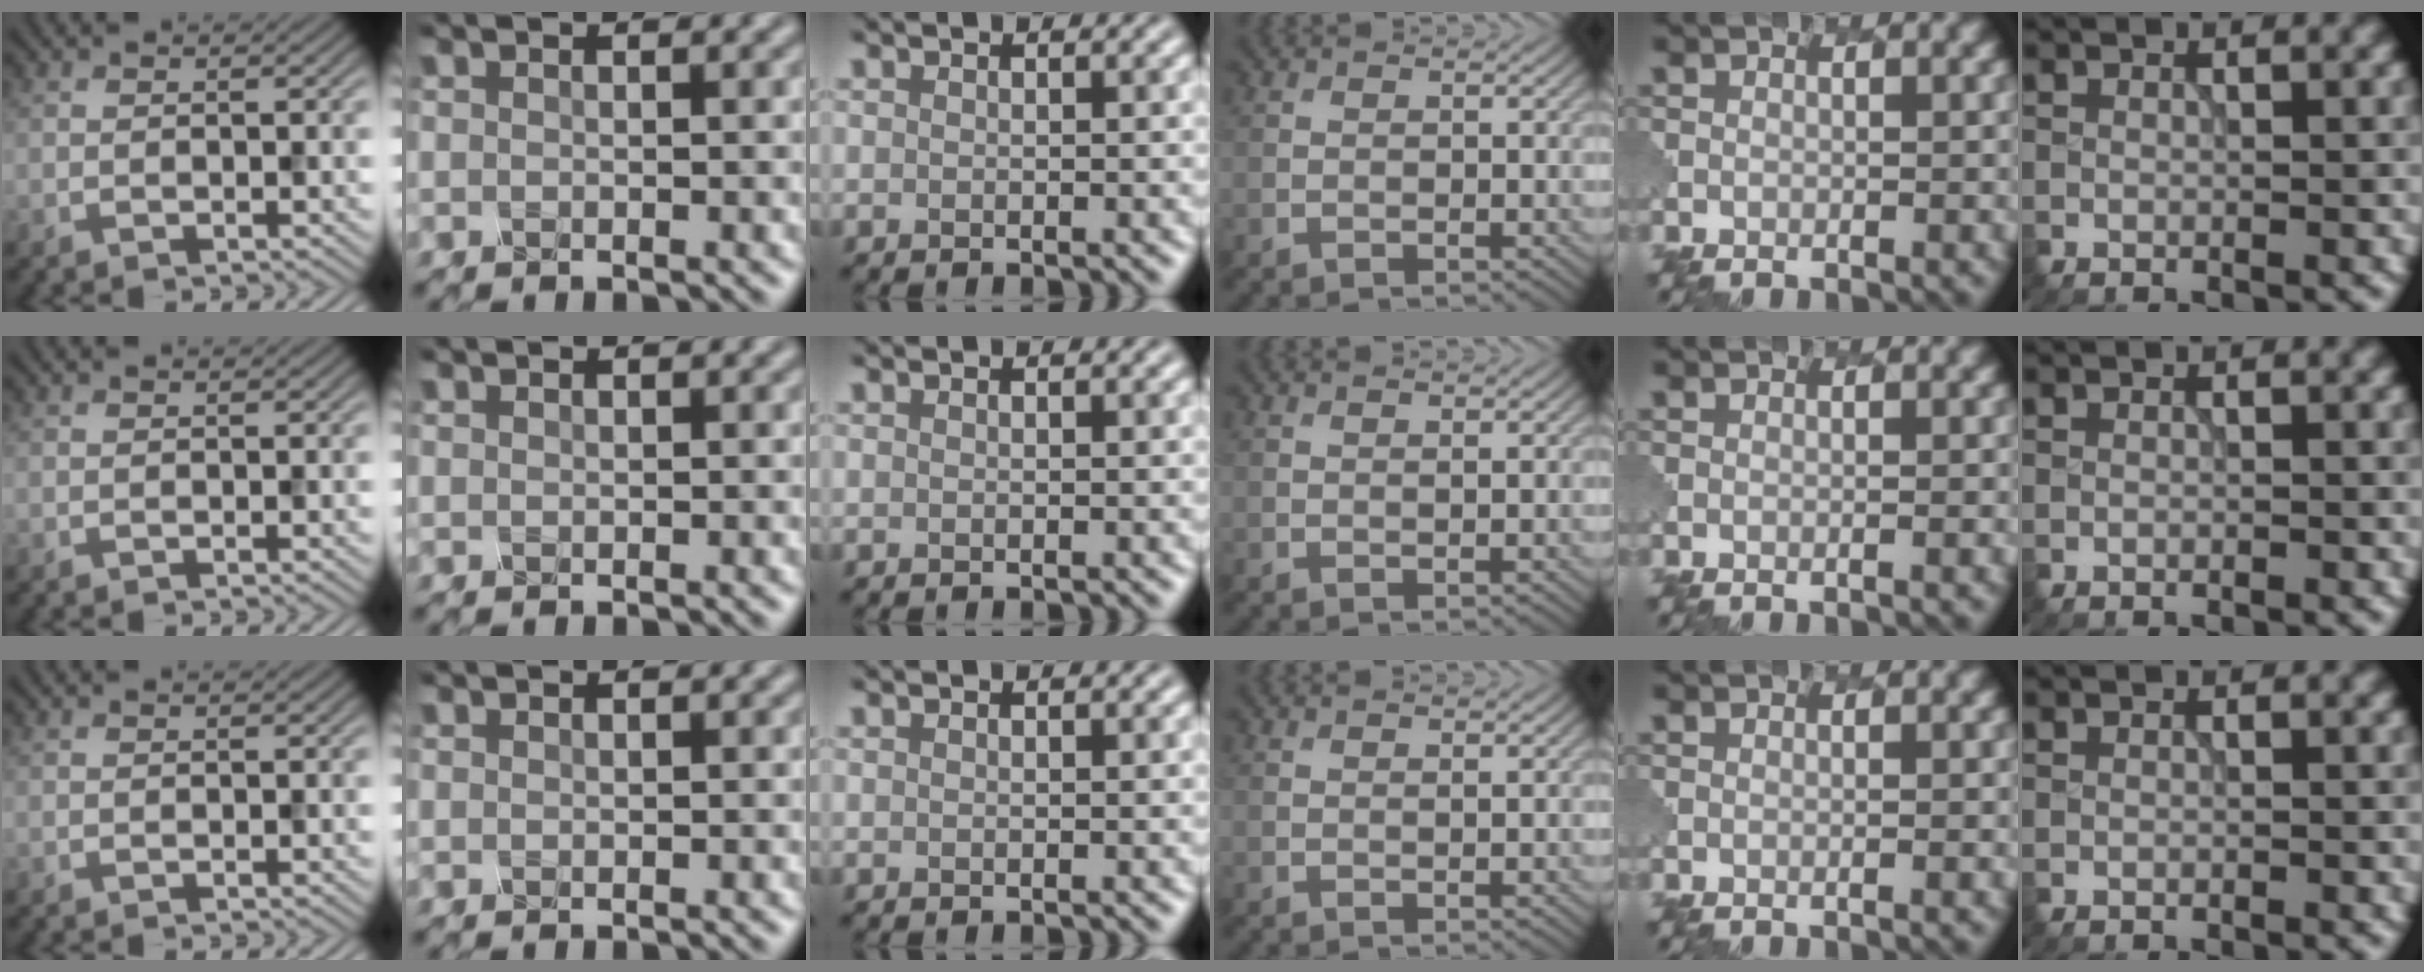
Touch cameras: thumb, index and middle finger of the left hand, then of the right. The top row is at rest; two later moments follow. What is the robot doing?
{"motion": "twist", "object": "rubiks cube"}